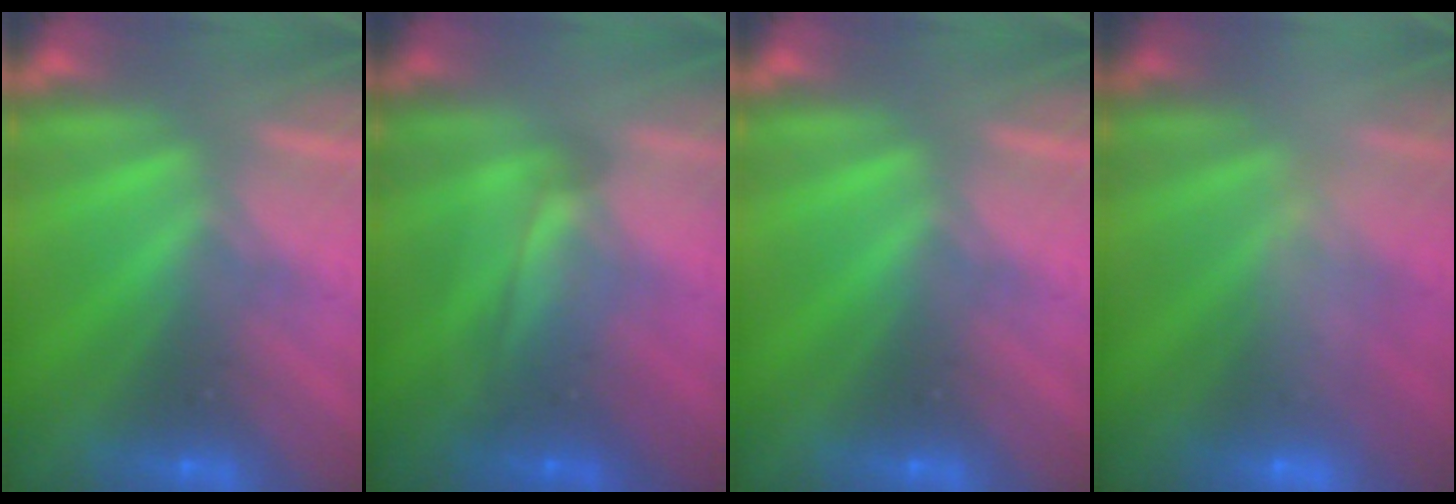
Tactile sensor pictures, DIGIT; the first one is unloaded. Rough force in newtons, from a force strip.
{"total": 1.6}
{"total": 0.0}
{"total": 2.4}